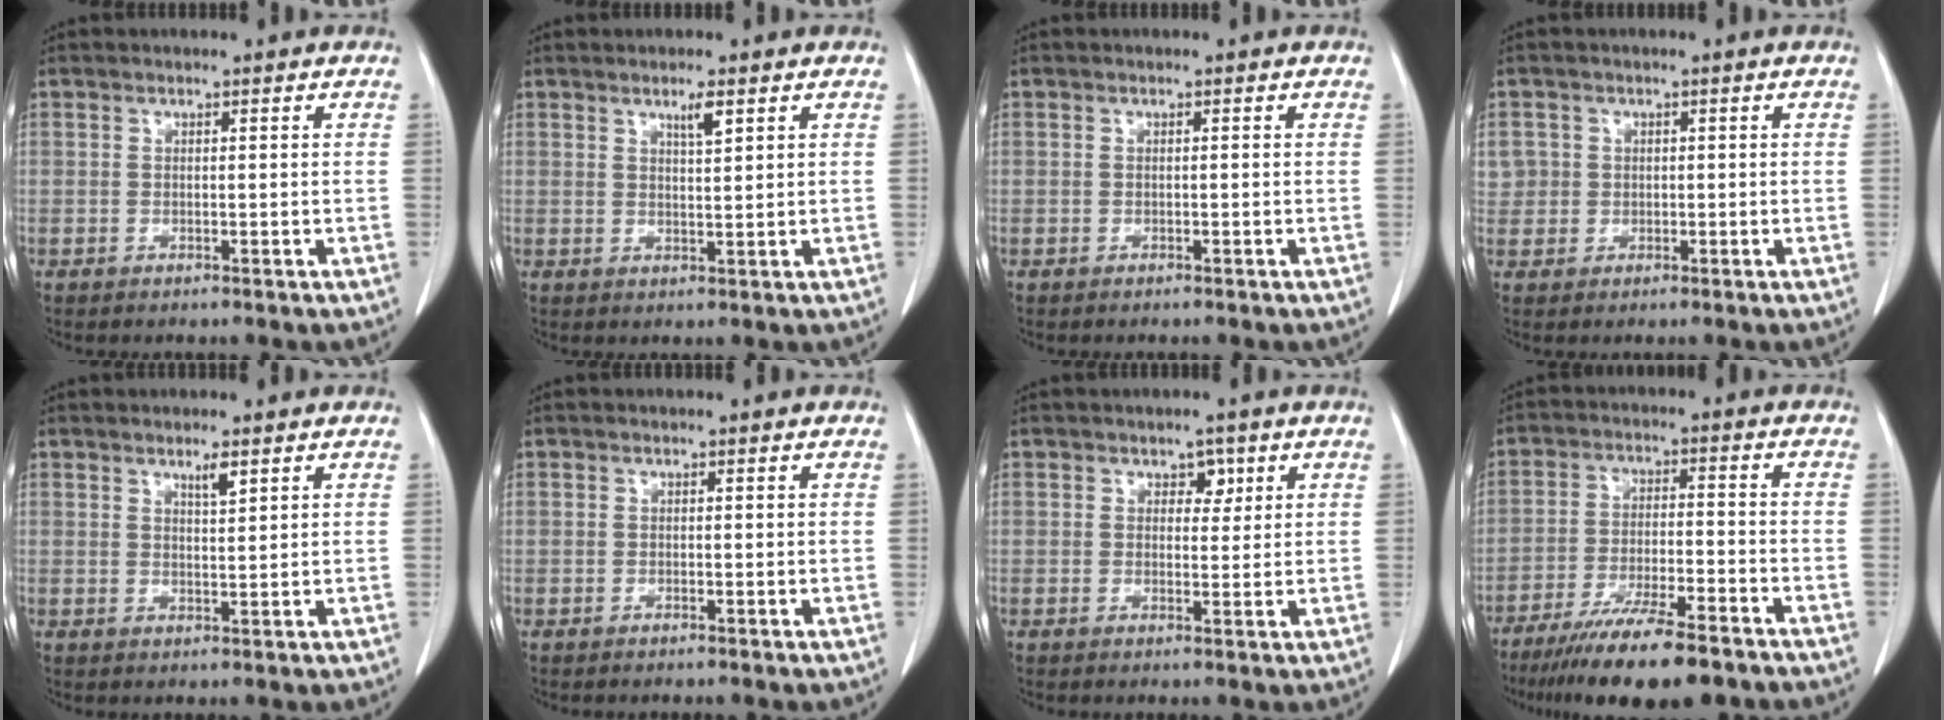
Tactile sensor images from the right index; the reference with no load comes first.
{"total": 2.8, "force": [1.7, 0.2, 2.2], "torque": [-0.039, -0.005, 0.030]}
{"total": 0.0}
{"total": 3.2, "force": [0.6, 3.2, 0.1], "torque": [0.014, 0.007, 0.013]}
{"total": 2.3, "force": [1.6, 0.2, 1.7], "torque": [-0.032, -0.005, 0.029]}
{"total": 0.0}
{"total": 2.5, "force": [1.3, 1.6, 1.4], "torque": [-0.012, 0.001, 0.018]}
{"total": 14.9, "force": [-11.5, 2.0, 9.3], "torque": [-0.151, -0.033, -0.186]}